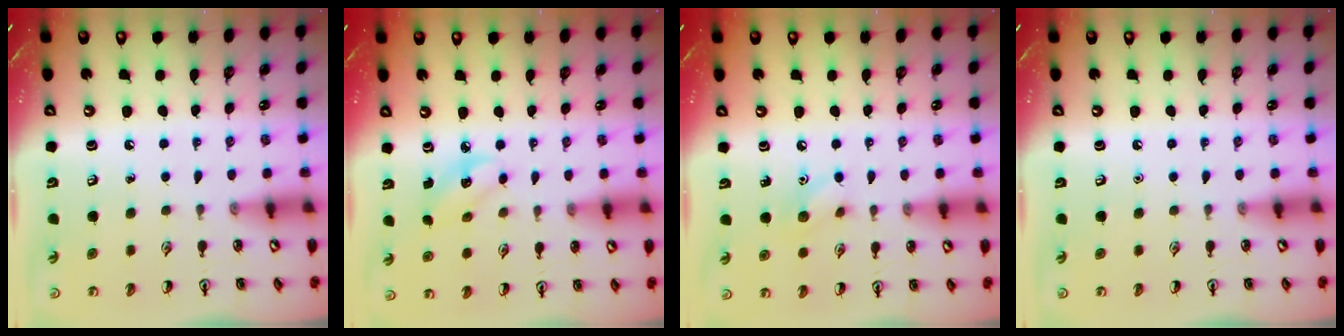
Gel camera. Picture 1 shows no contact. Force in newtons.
{"total": 2.8, "press": 2.7, "slide": 0.8}
{"total": 5.8, "press": 5.7, "slide": 1.1}
{"total": 0.0}